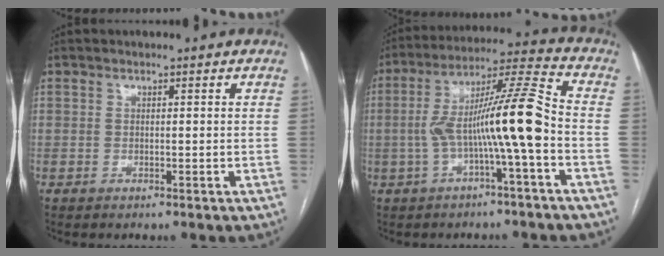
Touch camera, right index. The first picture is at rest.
{"total": 12.6, "force": [-2.5, -0.2, 12.4], "torque": [-0.223, 0.033, -0.045]}